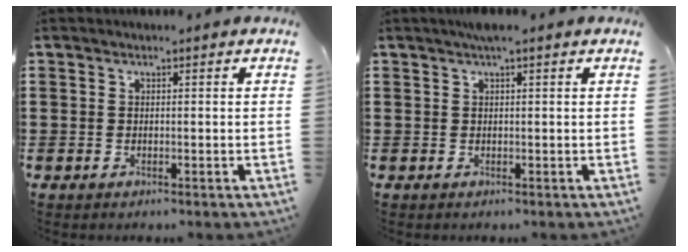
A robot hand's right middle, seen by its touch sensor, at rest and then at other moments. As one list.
[{"total": 1.1, "force": [0.6, 0.0, 0.9], "torque": [-0.020, 0.001, 0.011]}]